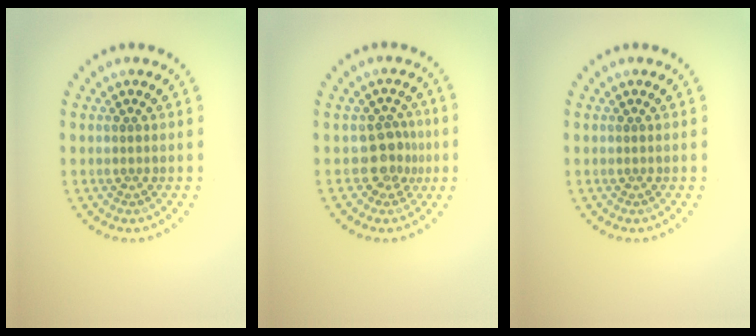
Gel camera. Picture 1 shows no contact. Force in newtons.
{"total": 2.7, "press": 2.2, "slide": 1.6}
{"total": 0.0}